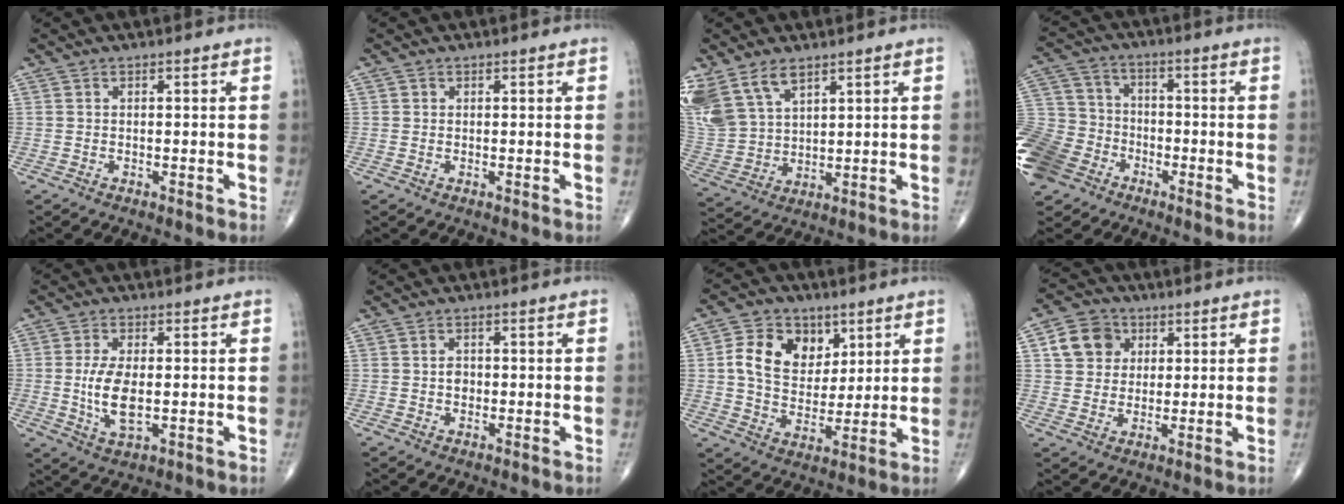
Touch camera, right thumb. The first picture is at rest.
{"total": 0.5, "force": [0.1, 0.5, 0.0], "torque": [0.003, 0.002, 0.001]}
{"total": 14.5, "force": [8.5, 8.3, 8.3], "torque": [-0.188, -0.015, 0.185]}
{"total": 17.5, "force": [-9.1, 13.2, 7.0], "torque": [-0.180, 0.038, -0.175]}
{"total": 7.7, "force": [-0.4, 3.7, 6.8], "torque": [-0.135, -0.010, -0.002]}
{"total": 2.0, "force": [0.0, 1.5, 1.3], "torque": [-0.014, 0.003, 0.000]}
{"total": 12.8, "force": [4.2, 9.6, 7.3], "torque": [-0.091, -0.011, 0.077]}
{"total": 8.4, "force": [2.6, 7.2, 3.3], "torque": [-0.033, -0.001, 0.043]}